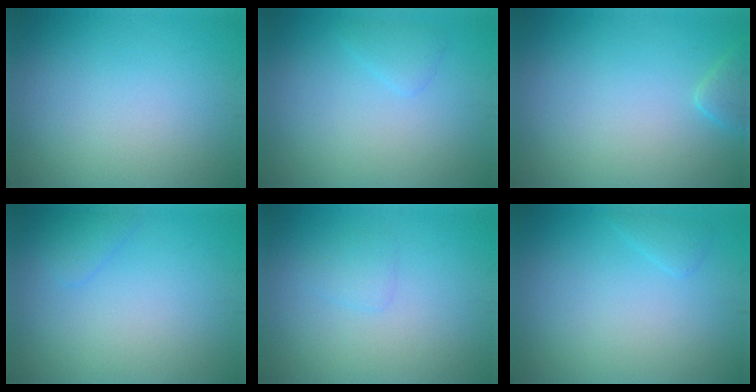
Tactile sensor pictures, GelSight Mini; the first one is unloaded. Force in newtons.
{"total": 1.1, "press": 1.1, "slide": 0.1}
{"total": 1.5, "press": 1.5, "slide": 0.2}
{"total": 1.2, "press": 1.2, "slide": 0.1}
{"total": 1.1, "press": 1.1, "slide": 0.1}
{"total": 0.9, "press": 0.9, "slide": 0.1}